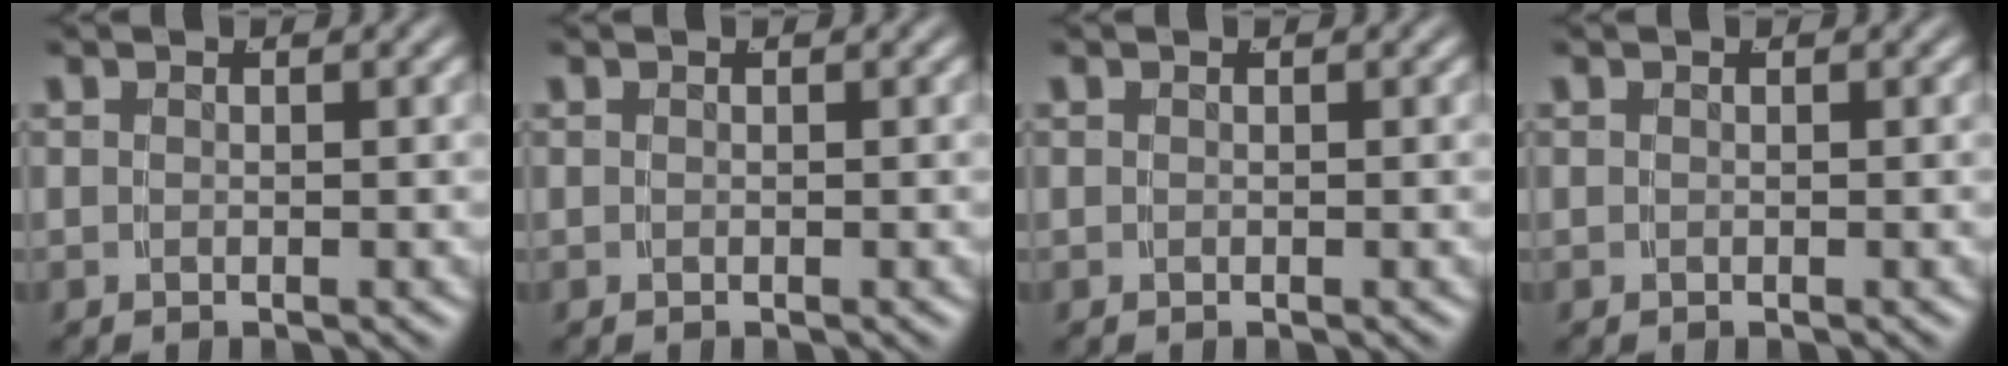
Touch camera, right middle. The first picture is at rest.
{"total": 0.0}
{"total": 0.0}
{"total": 0.0}